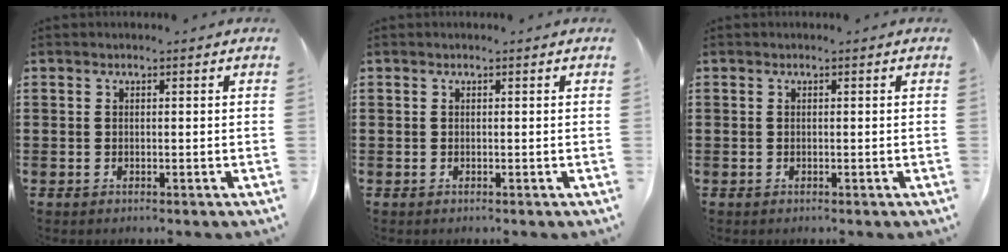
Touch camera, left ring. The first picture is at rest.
{"total": 0.0}
{"total": 0.0}